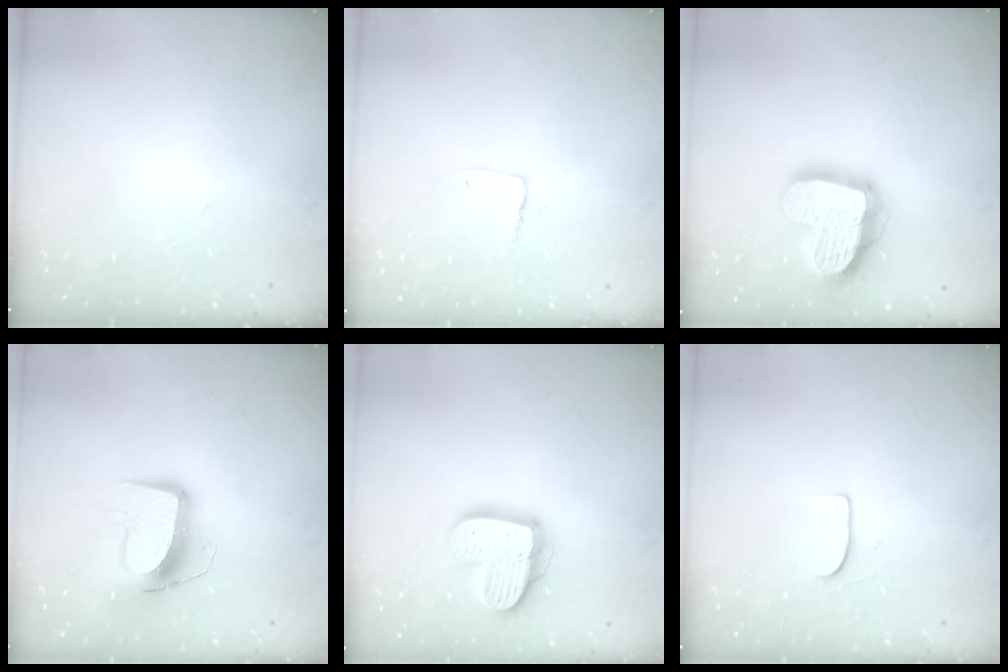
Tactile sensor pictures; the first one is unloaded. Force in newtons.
{"total": 3.6, "press": 3.6, "slide": 0.3}
{"total": 20.2, "press": 20.1, "slide": 2.0}
{"total": 11.8, "press": 11.7, "slide": 1.1}
{"total": 16.1, "press": 16.1, "slide": 1.3}
{"total": 4.5, "press": 4.5, "slide": 0.4}